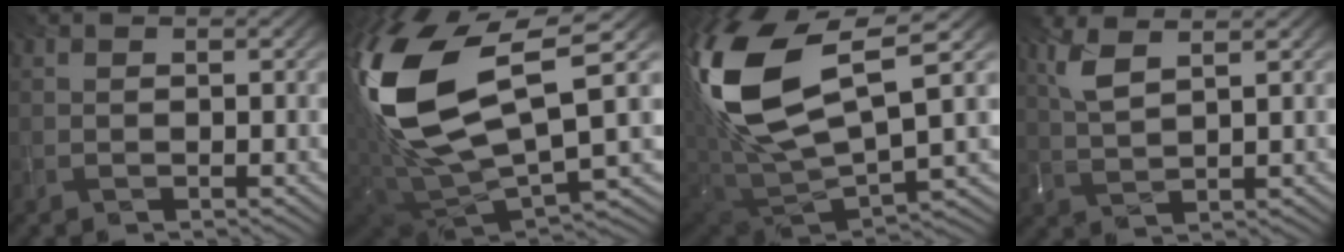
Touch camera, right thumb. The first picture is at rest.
{"total": 18.7, "force": [5.3, 8.3, 15.9], "torque": [-0.381, 0.007, 0.100]}
{"total": 17.3, "force": [5.8, 7.5, 14.4], "torque": [-0.341, 0.007, 0.114]}
{"total": 5.3, "force": [3.0, 1.3, 4.1], "torque": [-0.112, 0.010, 0.065]}